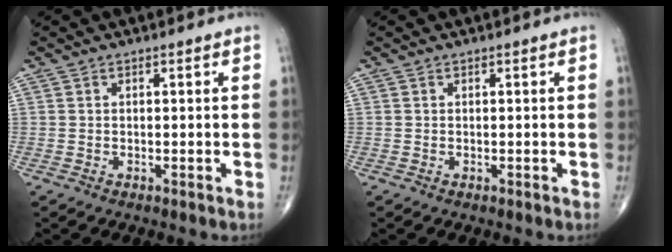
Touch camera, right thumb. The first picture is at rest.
{"total": 0.0}